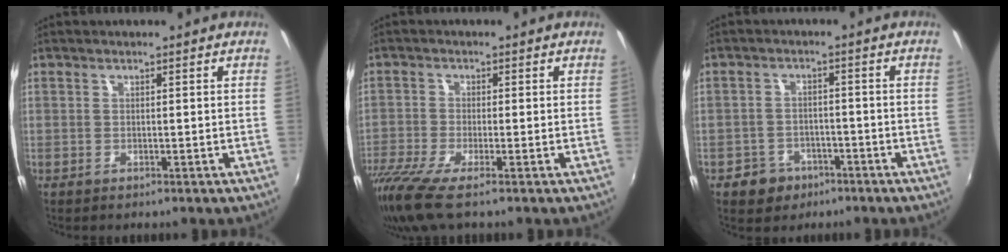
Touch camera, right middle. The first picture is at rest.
{"total": 9.0, "force": [-6.5, 0.8, 6.2], "torque": [-0.152, -0.041, -0.122]}
{"total": 6.0, "force": [-3.6, 4.5, 1.5], "torque": [-0.056, 0.011, -0.049]}